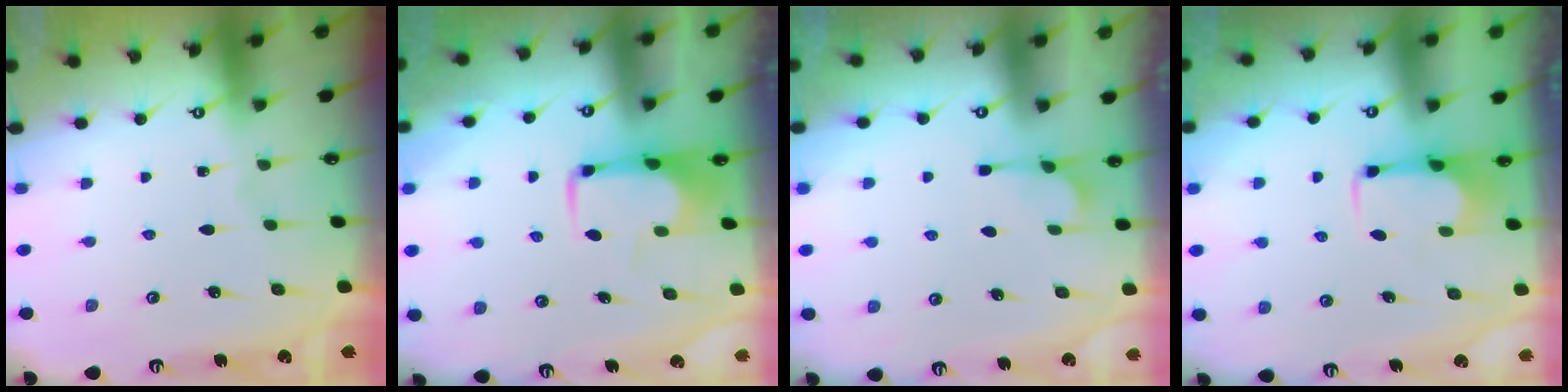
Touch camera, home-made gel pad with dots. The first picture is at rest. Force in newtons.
{"total": 2.1, "press": 2.1, "slide": 0.4}
{"total": 5.9, "press": 5.7, "slide": 1.4}
{"total": 2.8, "press": 2.6, "slide": 1.0}